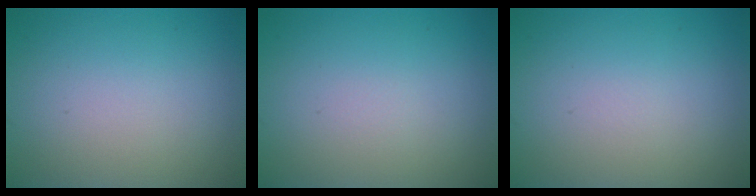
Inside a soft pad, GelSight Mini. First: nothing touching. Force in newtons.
{"total": 0.0}
{"total": 0.0}